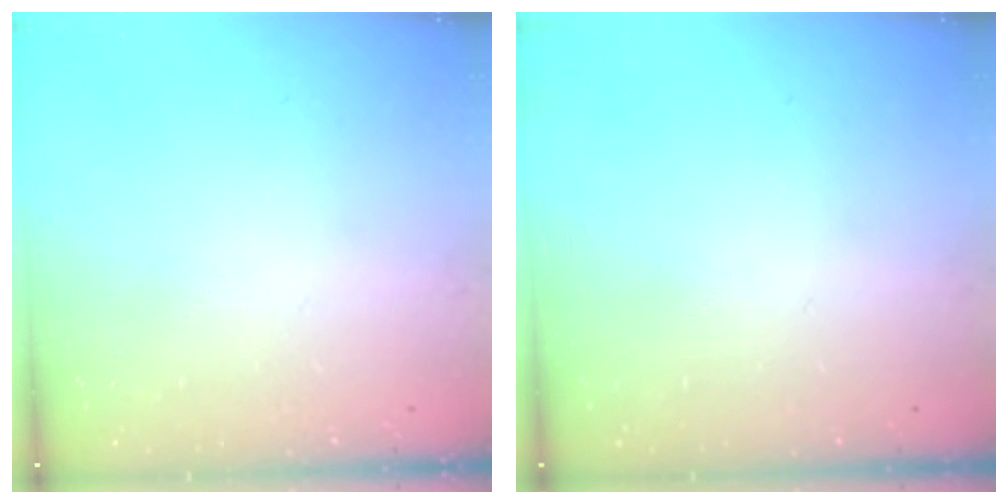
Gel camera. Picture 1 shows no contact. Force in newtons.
{"total": 0.0}